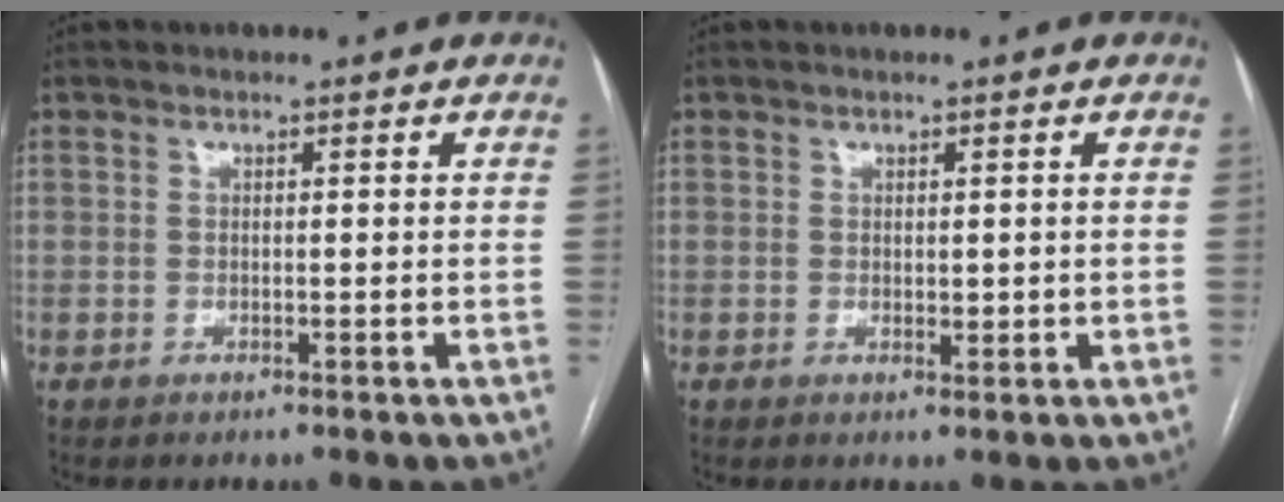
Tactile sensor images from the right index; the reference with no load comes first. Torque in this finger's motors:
{"motor_torque": [-0.11, 0.53, 0.12, 0.05]}